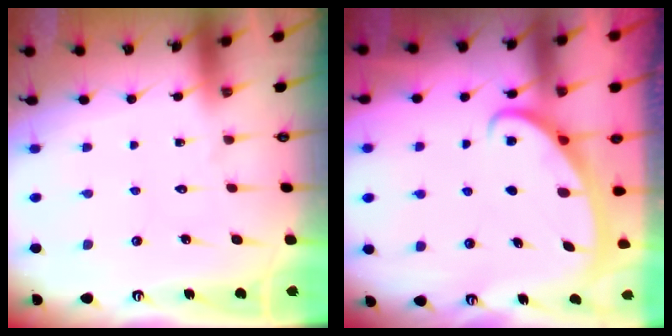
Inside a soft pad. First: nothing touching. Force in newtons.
{"total": 2.5, "press": 2.5, "slide": 0.4}